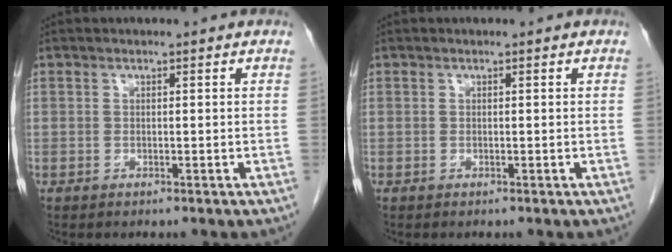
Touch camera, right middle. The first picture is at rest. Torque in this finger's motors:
{"motor_torque": [0.01, -0.14, 0.00, 0.00]}